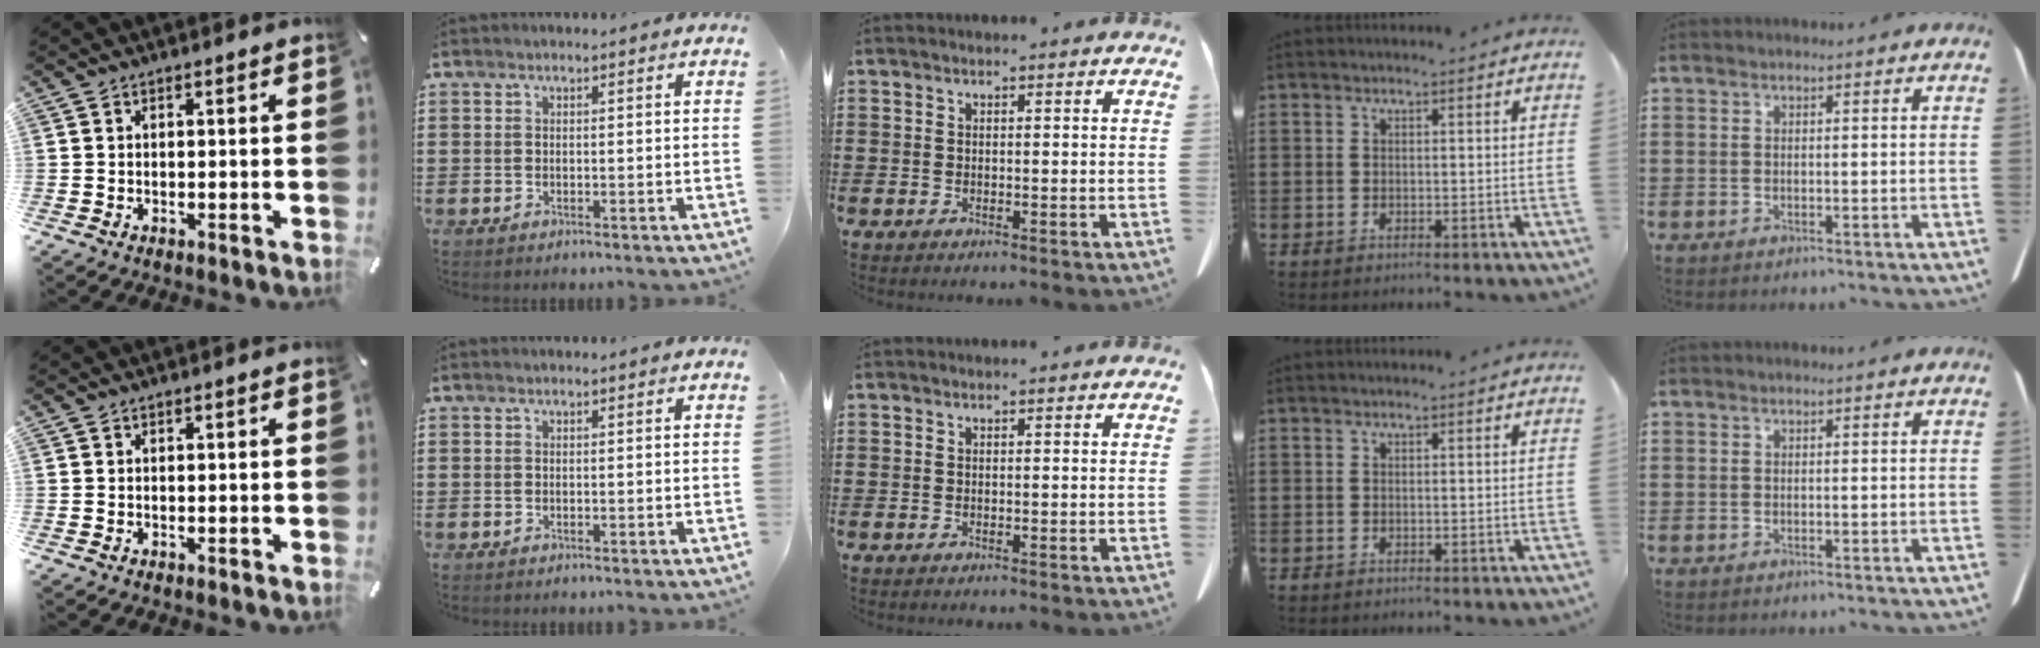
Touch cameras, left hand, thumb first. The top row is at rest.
{}